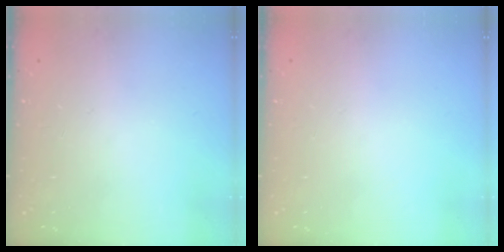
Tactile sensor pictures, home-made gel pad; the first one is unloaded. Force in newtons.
{"total": 0.0}